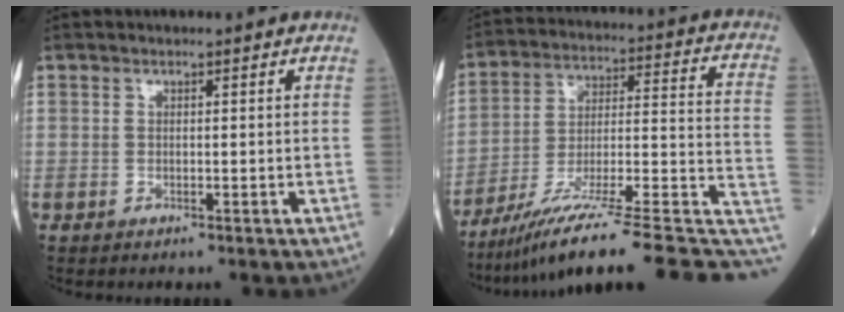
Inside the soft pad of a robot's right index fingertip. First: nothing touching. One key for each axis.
{"total": 22.6, "fx": -15.6, "fy": 2.1, "fz": 16.1, "tx": -0.187, "ty": 0.032, "tz": -0.249}